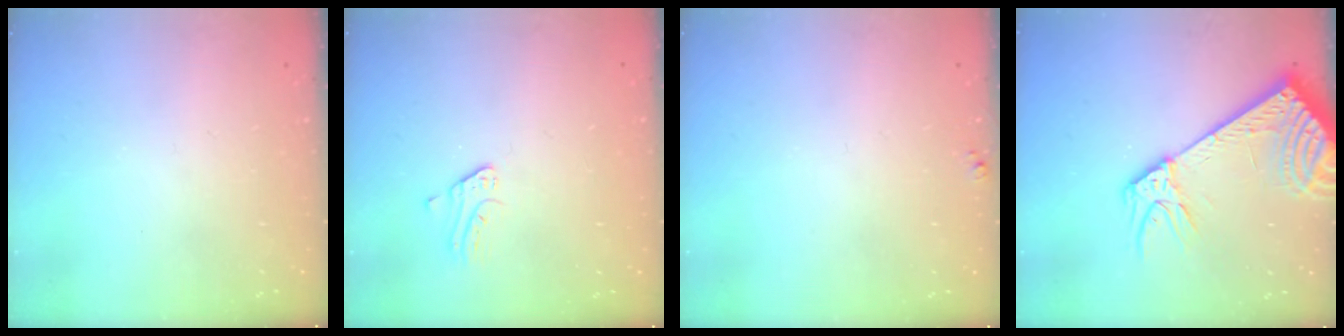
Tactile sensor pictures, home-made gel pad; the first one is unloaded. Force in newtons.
{"total": 0.8, "press": 0.8, "slide": 0.1}
{"total": 3.3, "press": 3.3, "slide": 0.4}
{"total": 11.8, "press": 11.5, "slide": 2.4}